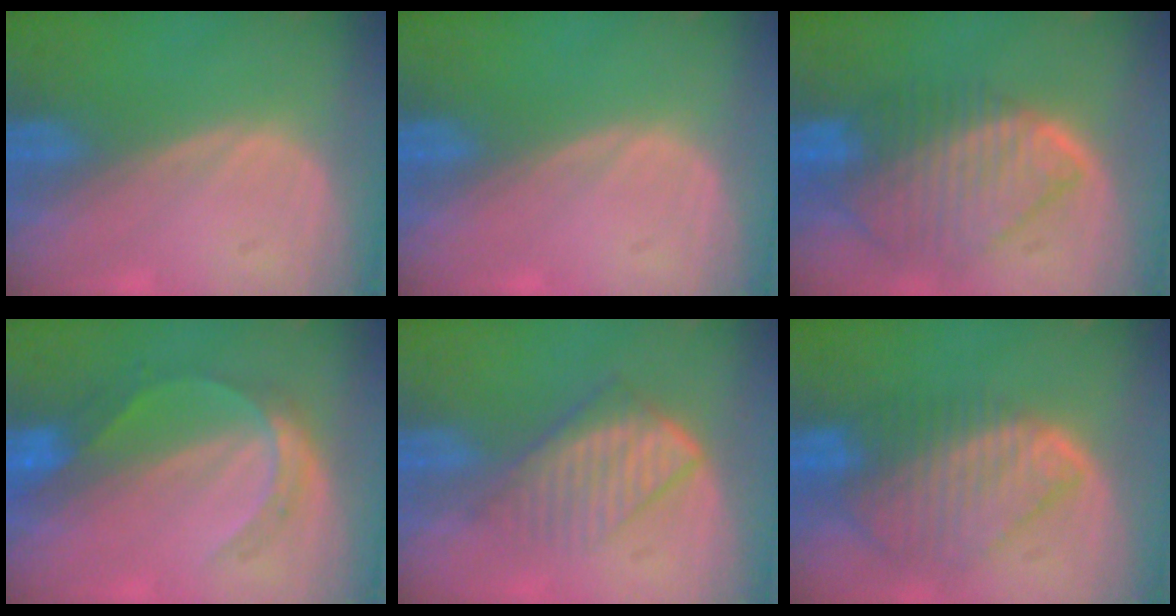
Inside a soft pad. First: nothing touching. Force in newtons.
{"total": 0.0}
{"total": 9.9, "press": 8.6, "slide": 4.9}
{"total": 5.6, "press": 5.0, "slide": 2.5}
{"total": 6.5, "press": 5.9, "slide": 2.8}
{"total": 9.2, "press": 7.9, "slide": 4.6}